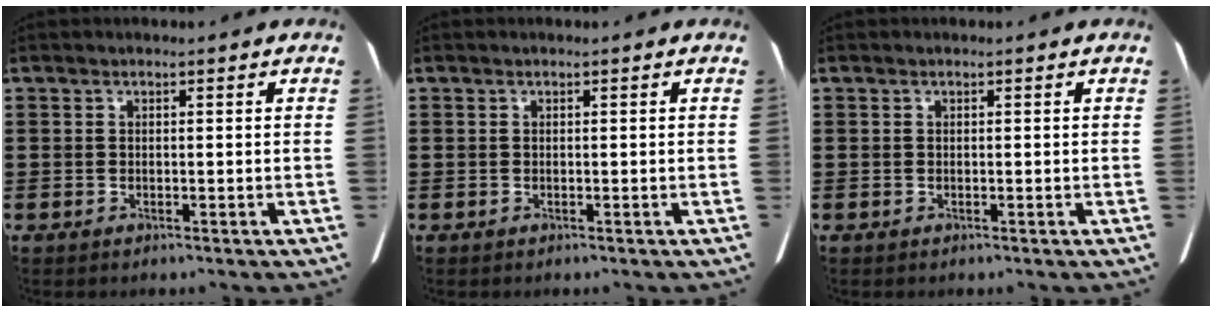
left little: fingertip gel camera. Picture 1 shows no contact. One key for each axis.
{"total": 0.0}
{"total": 0.0}